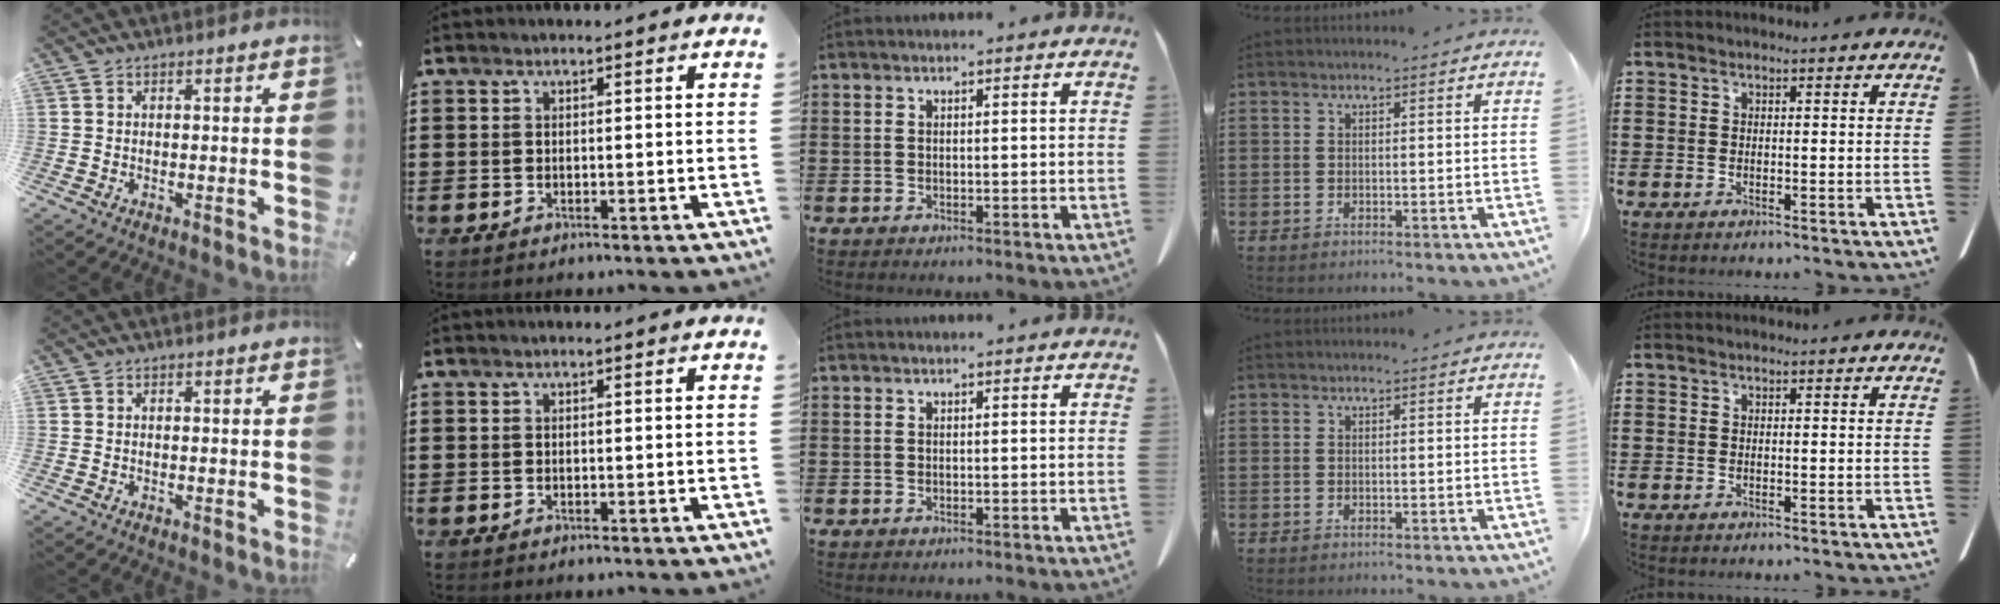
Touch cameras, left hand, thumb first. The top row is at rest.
{}